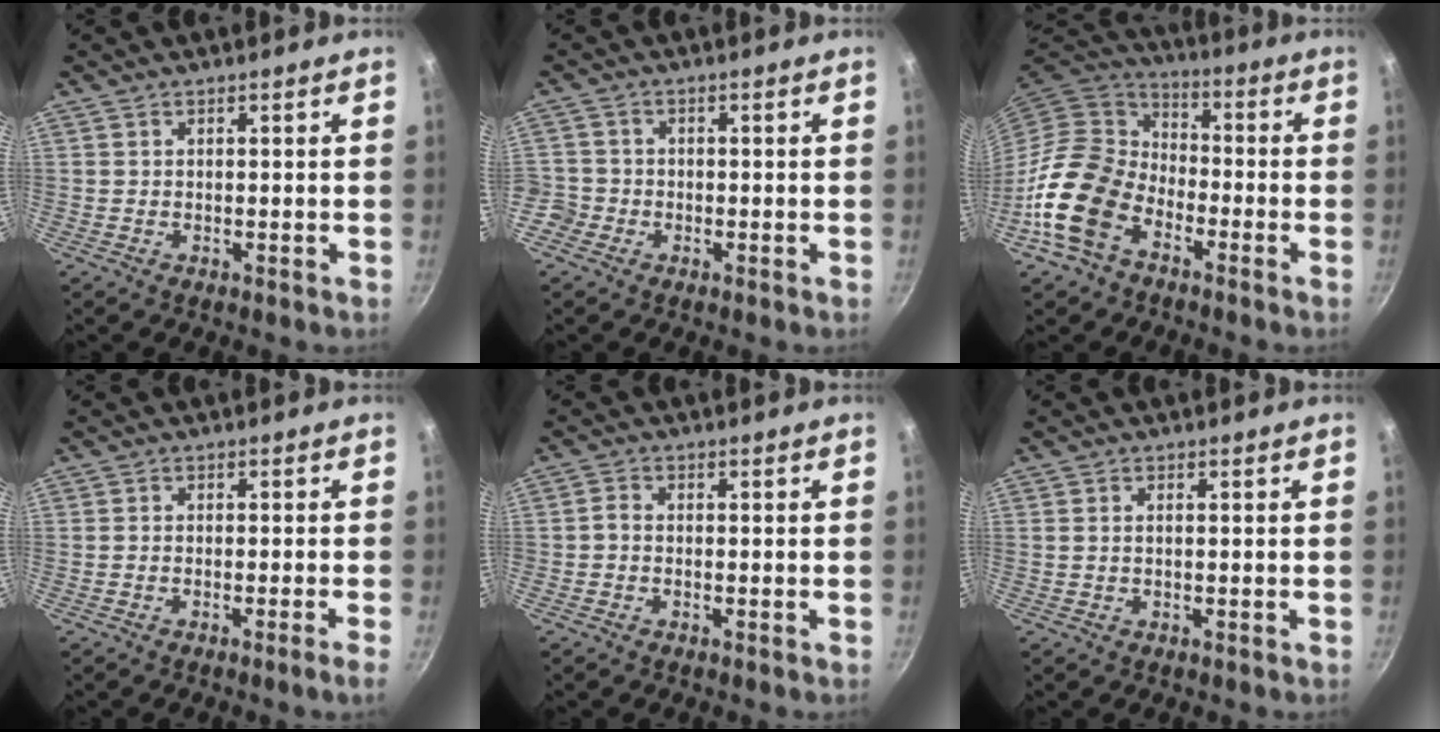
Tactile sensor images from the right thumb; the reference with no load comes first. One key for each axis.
{"total": 4.7, "fx": -2.3, "fy": 4.0, "fz": 1.0, "tx": -0.019, "ty": 0.027, "tz": -0.047}
{"total": 16.2, "fx": -7.4, "fy": 10.9, "fz": 9.4, "tx": -0.152, "ty": 0.049, "tz": -0.163}
{"total": 2.0, "fx": -1.2, "fy": -0.4, "fz": 1.5, "tx": -0.039, "ty": 0.010, "tz": -0.023}
{"total": 1.4, "fx": -0.7, "fy": 0.7, "fz": 1.0, "tx": -0.033, "ty": 0.010, "tz": -0.019}
{"total": 0.7, "fx": 0.0, "fy": 0.2, "fz": 0.7, "tx": -0.017, "ty": 0.004, "tz": -0.002}